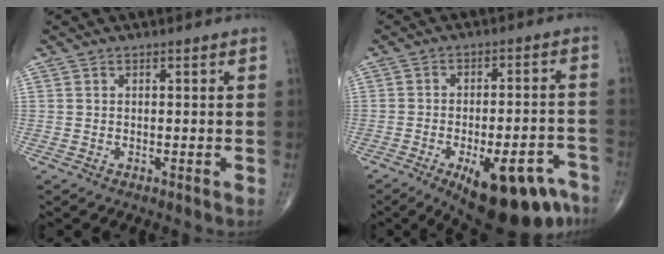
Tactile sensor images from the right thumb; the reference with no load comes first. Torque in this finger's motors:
{"motor_torque": [1.68, 1.66, 1.07, -1.21, 0.34]}